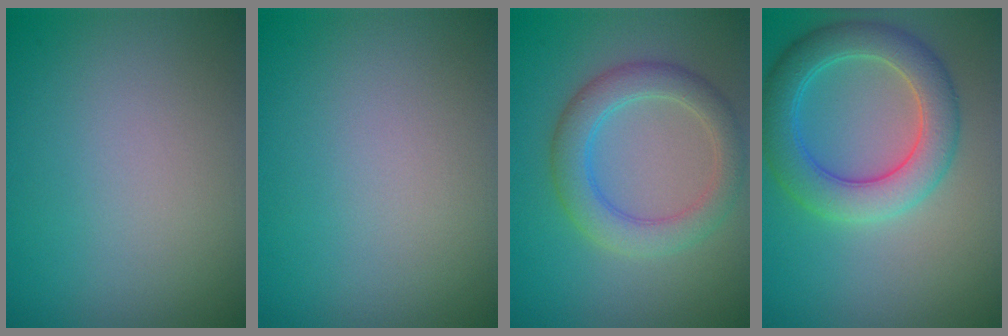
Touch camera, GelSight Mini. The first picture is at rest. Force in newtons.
{"total": 0.0}
{"total": 4.2, "press": 4.2, "slide": 0.3}
{"total": 5.6, "press": 5.6, "slide": 0.2}